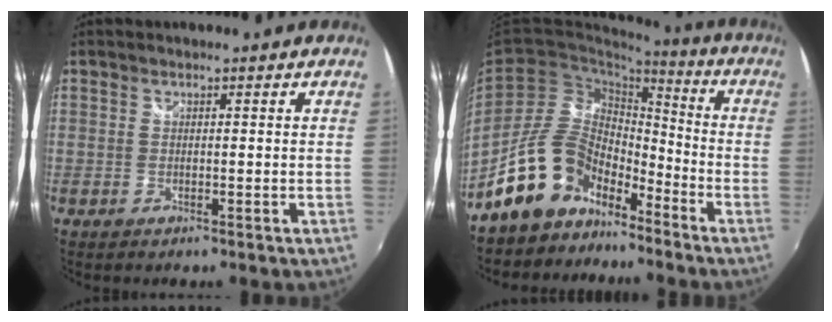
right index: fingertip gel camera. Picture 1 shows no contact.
{"total": 12.9, "force": [-9.8, 6.9, 4.9], "torque": [-0.101, 0.036, -0.170]}